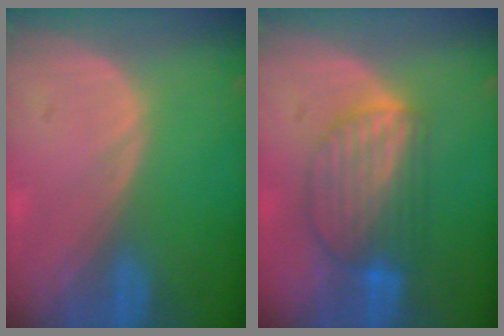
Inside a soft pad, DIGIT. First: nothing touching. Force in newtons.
{"total": 7.7, "press": 7.1, "slide": 3.0}